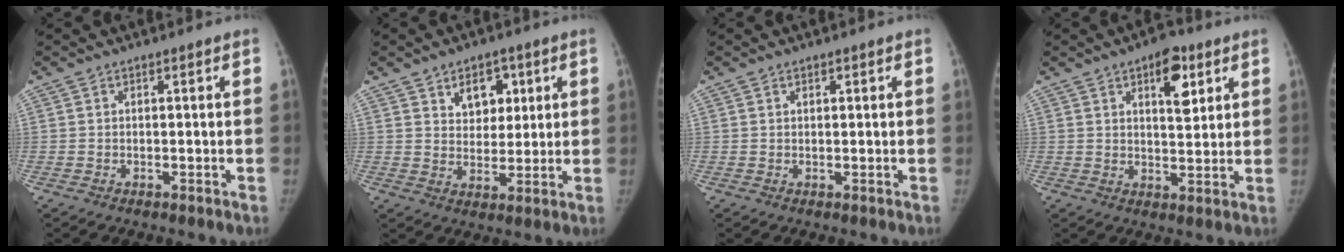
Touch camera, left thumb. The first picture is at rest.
{"total": 7.3, "force": [3.3, 5.1, 4.0], "torque": [-0.022, -0.016, 0.052]}
{"total": 0.8, "force": [0.5, 0.4, 0.4], "torque": [-0.003, -0.002, 0.007]}
{"total": 7.9, "force": [3.8, 3.7, 5.8], "torque": [-0.060, -0.018, 0.051]}